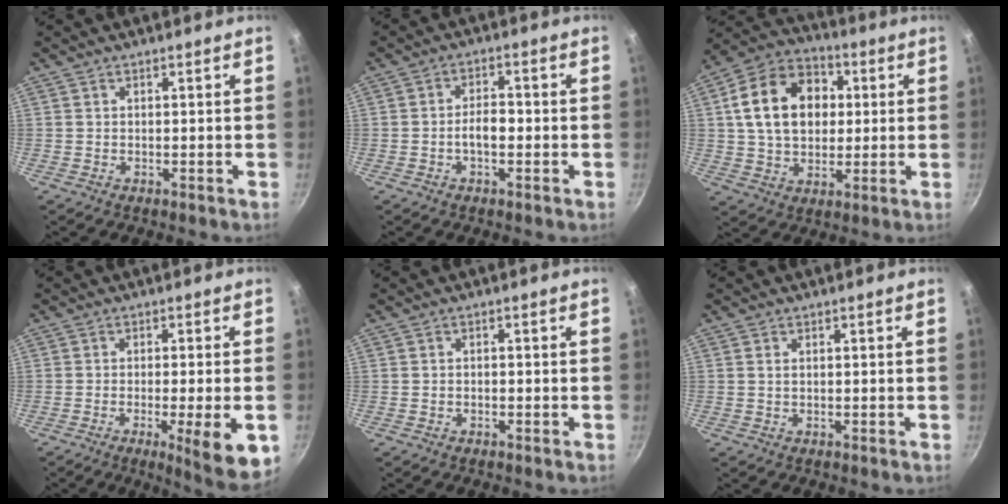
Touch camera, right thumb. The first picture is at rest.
{"total": 4.0, "force": [-1.0, 2.1, 3.3], "torque": [-0.042, 0.022, -0.018]}
{"total": 17.2, "force": [3.0, 12.8, 11.2], "torque": [-0.162, 0.021, 0.042]}
{"total": 9.8, "force": [-3.1, 1.5, 9.2], "torque": [-0.128, 0.001, -0.040]}
{"total": 0.8, "force": [-0.4, 0.5, 0.4], "torque": [-0.011, 0.005, -0.008]}
{"total": 0.7, "force": [0.2, 0.4, 0.6], "torque": [-0.011, 0.001, 0.003]}